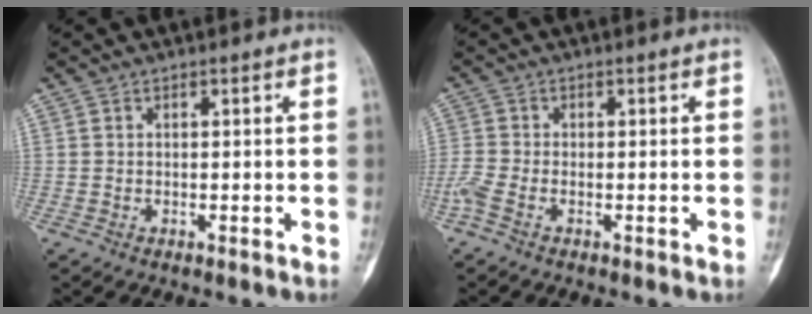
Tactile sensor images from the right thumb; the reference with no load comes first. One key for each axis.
{"total": 3.2, "fx": -2.0, "fy": 1.3, "fz": 2.2, "tx": -0.066, "ty": 0.004, "tz": -0.046}